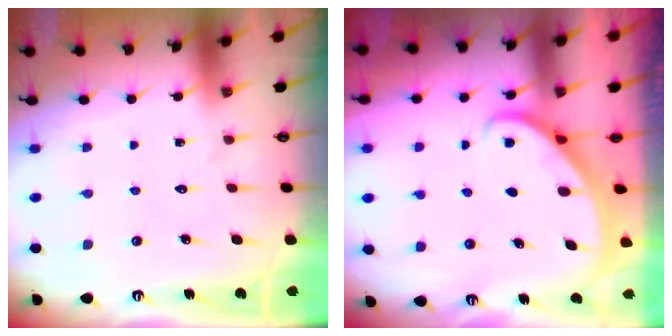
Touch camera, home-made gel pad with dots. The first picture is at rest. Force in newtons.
{"total": 1.8, "press": 1.8, "slide": 0.1}